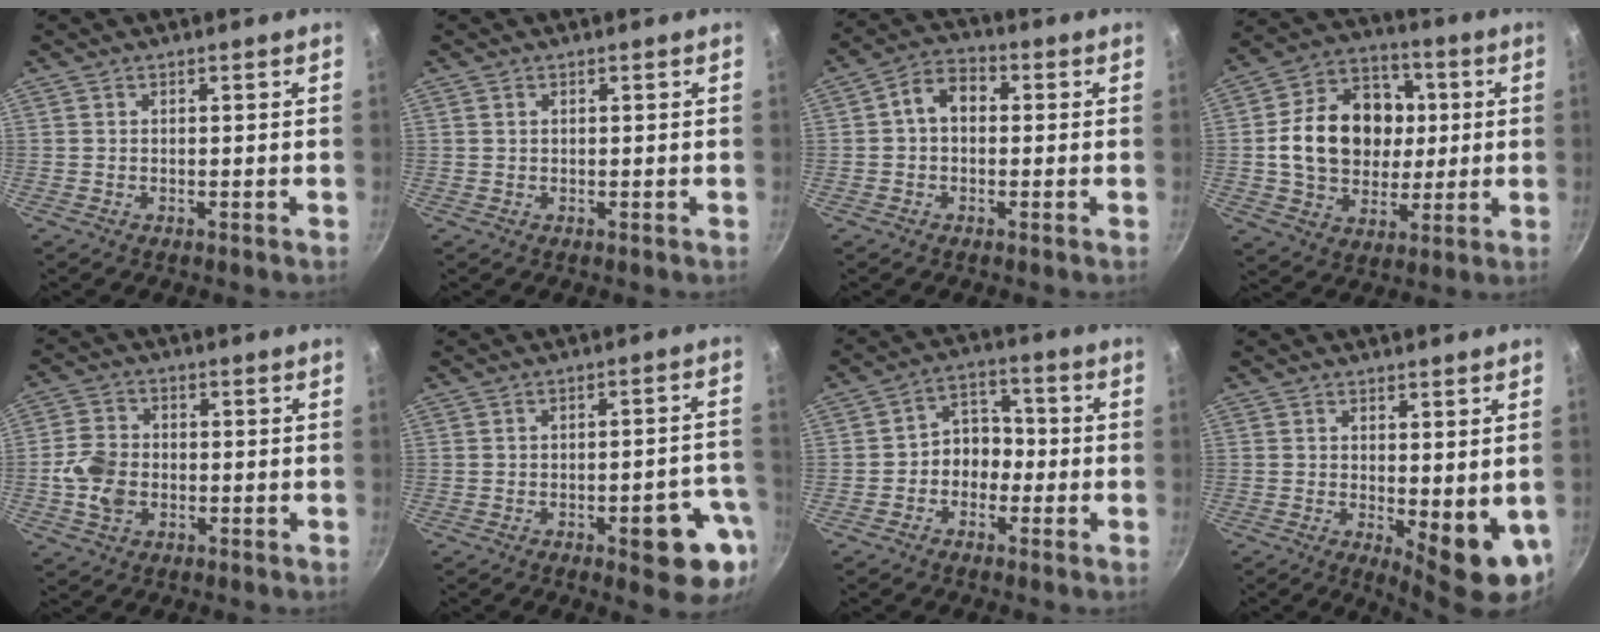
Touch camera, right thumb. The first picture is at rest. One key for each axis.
{"total": 0.5, "fx": 0.2, "fy": 0.4, "fz": 0.3, "tx": -0.005, "ty": 0.002, "tz": 0.003}
{"total": 6.2, "fx": 0.4, "fy": 4.5, "fz": 4.2, "tx": -0.052, "ty": 0.019, "tz": -0.007}
{"total": 19.2, "fx": 1.5, "fy": 15.2, "fz": 11.6, "tx": -0.158, "ty": 0.024, "tz": 0.023}
{"total": 7.7, "fx": -1.6, "fy": 5.8, "fz": 4.8, "tx": -0.084, "ty": 0.013, "tz": -0.037}
{"total": 11.3, "fx": -4.5, "fy": 4.0, "fz": 9.5, "tx": -0.081, "ty": 0.029, "tz": -0.053}
{"total": 6.7, "fx": -1.9, "fy": 5.3, "fz": 3.5, "tx": -0.007, "ty": 0.036, "tz": -0.042}
{"total": 9.6, "fx": -0.9, "fy": 3.5, "fz": 8.9, "tx": -0.101, "ty": -0.011, "tz": 0.000}